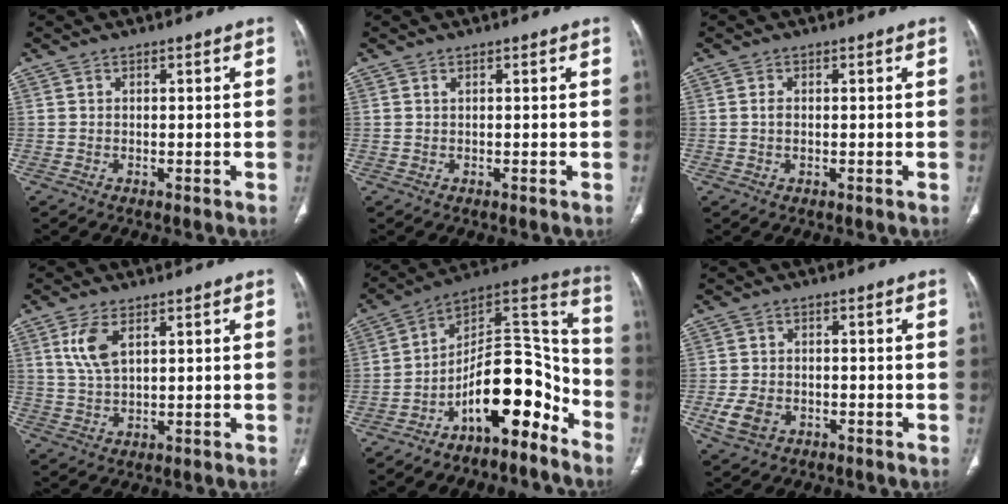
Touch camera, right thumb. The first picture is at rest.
{"total": 0.0}
{"total": 1.4, "force": [0.0, 0.8, 1.1], "torque": [-0.025, 0.000, -0.002]}
{"total": 5.8, "force": [2.5, 2.6, 4.6], "torque": [-0.103, -0.006, 0.059]}
{"total": 16.8, "force": [-9.9, 7.2, 11.6], "torque": [-0.142, 0.124, -0.166]}
{"total": 5.3, "force": [-2.0, 3.9, 3.0], "torque": [-0.064, 0.006, -0.031]}